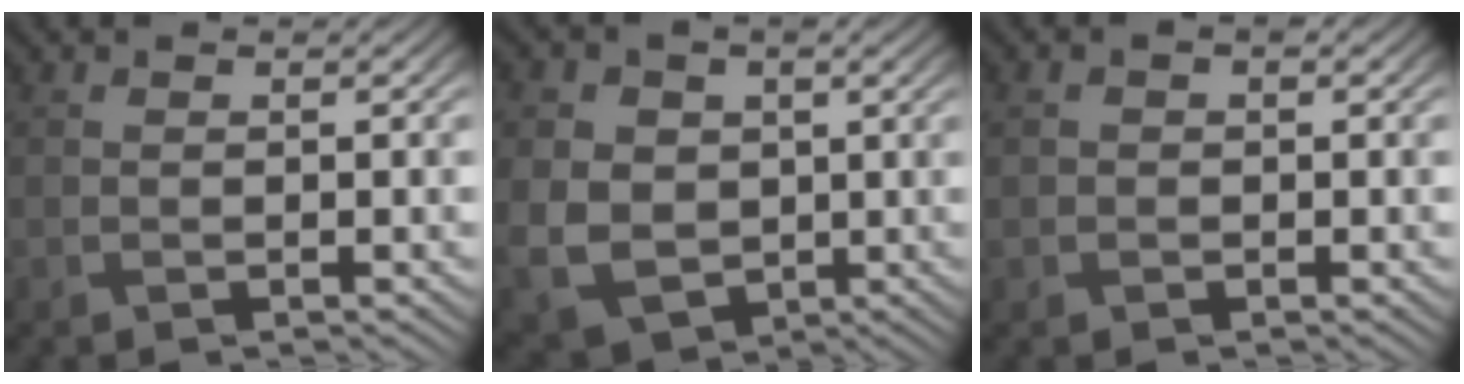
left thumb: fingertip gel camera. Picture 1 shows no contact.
{"total": 8.5, "force": [0.1, 7.0, 4.9], "torque": [-0.141, -0.012, 0.001]}
{"total": 1.4, "force": [0.1, 1.2, 0.7], "torque": [-0.014, -0.002, 0.001]}